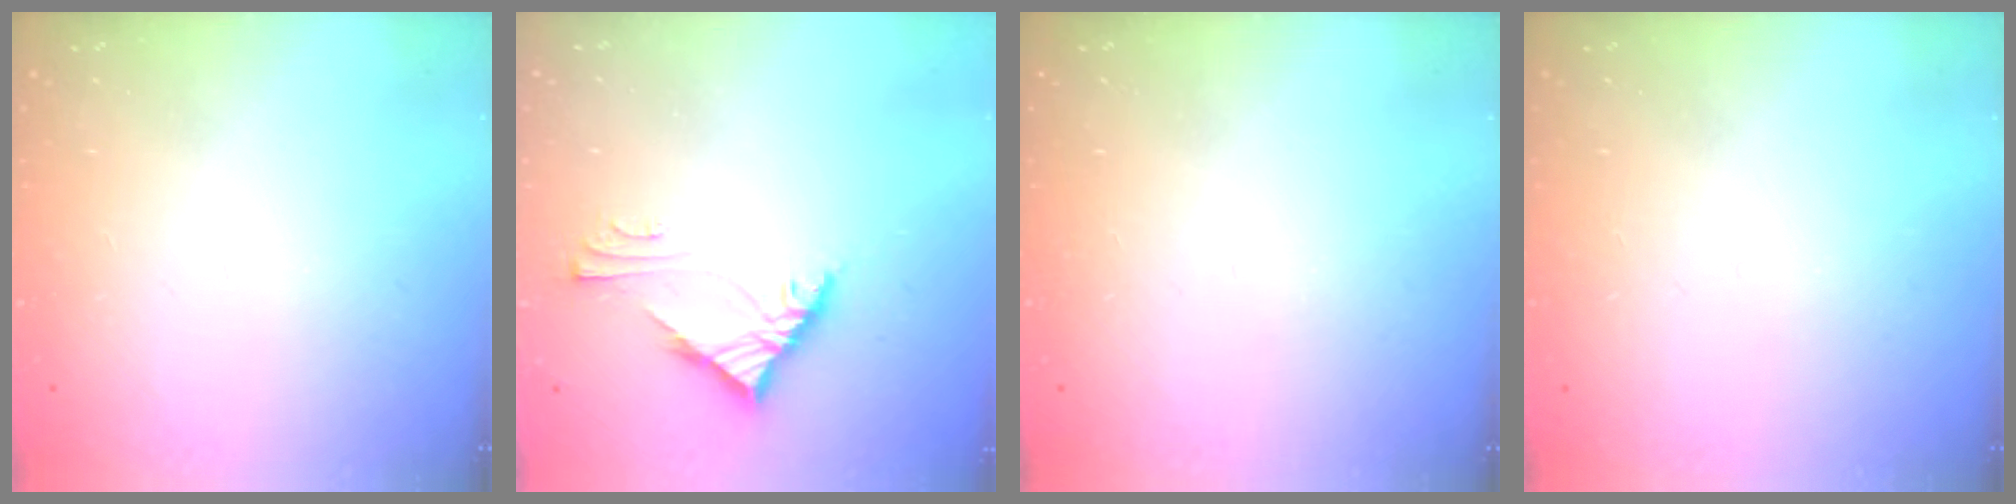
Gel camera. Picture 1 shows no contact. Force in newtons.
{"total": 5.3, "press": 5.2, "slide": 0.3}
{"total": 0.0}
{"total": 0.0}